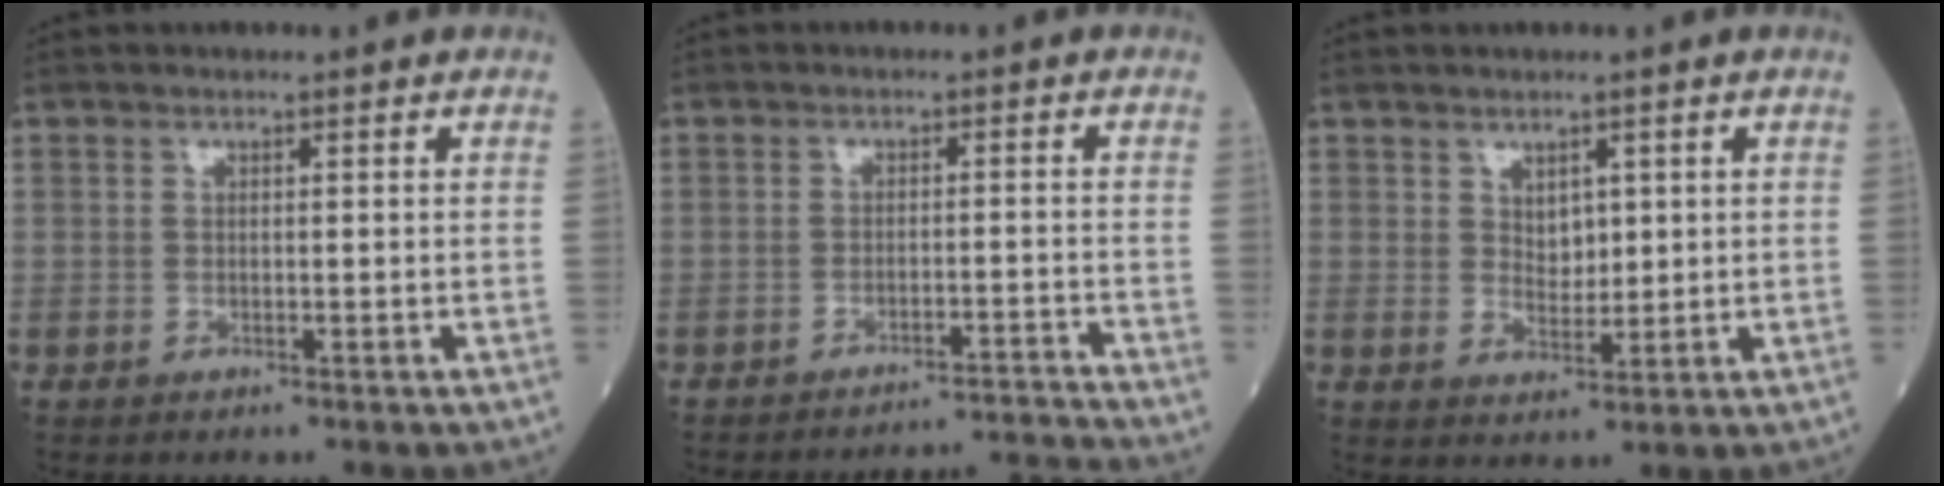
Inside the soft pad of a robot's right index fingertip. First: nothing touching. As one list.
[{"total": 7.2, "force": [-6.5, -3.0, -0.8], "torque": [0.013, -0.001, -0.100]}, {"total": 3.0, "force": [1.2, 1.9, 2.0], "torque": [-0.033, -0.001, 0.025]}]